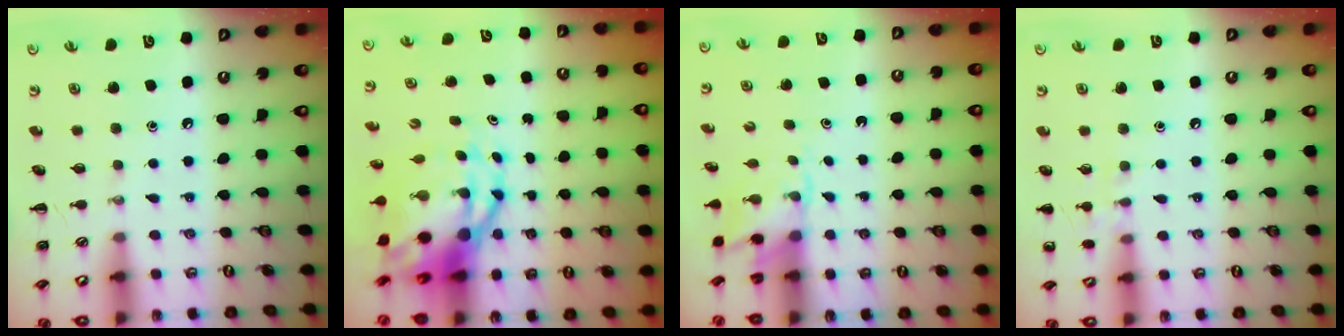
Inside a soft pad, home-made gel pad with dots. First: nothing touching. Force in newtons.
{"total": 11.5, "press": 11.1, "slide": 3.2}
{"total": 2.8, "press": 2.6, "slide": 1.0}
{"total": 6.1, "press": 5.8, "slide": 2.0}